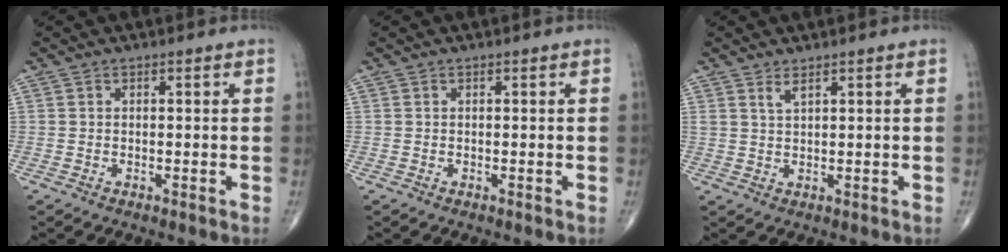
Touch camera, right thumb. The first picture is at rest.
{"total": 0.0}
{"total": 1.8, "force": [1.3, 0.3, 1.2], "torque": [-0.026, -0.009, 0.030]}